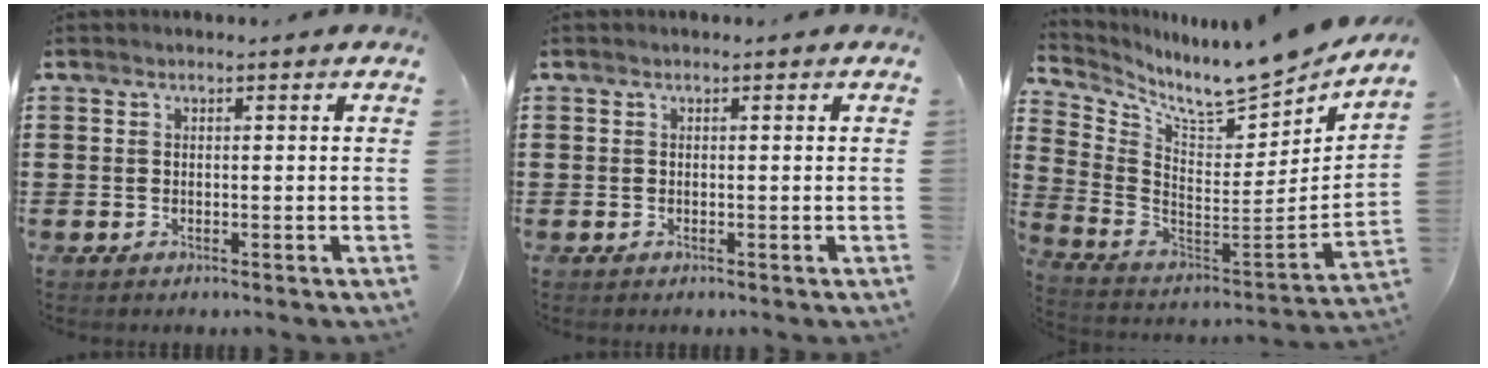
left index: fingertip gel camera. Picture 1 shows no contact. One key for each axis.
{"total": 0.0}
{"total": 8.3, "fx": 7.8, "fy": 0.0, "fz": 3.1, "tx": -0.073, "ty": -0.086, "tz": 0.124}